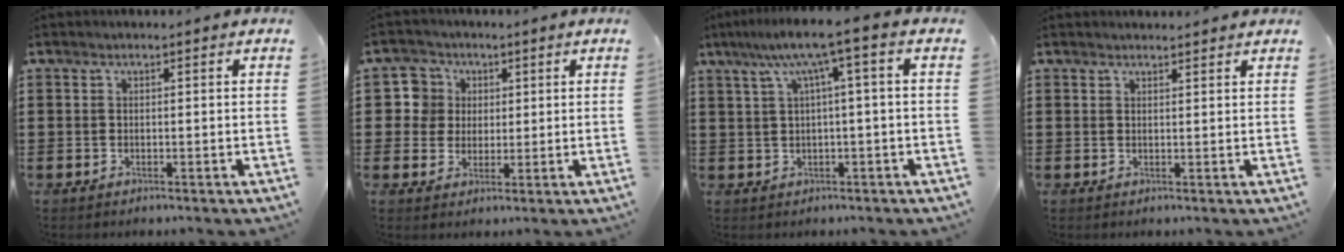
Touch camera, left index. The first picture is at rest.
{"total": 5.7, "force": [1.9, 5.4, 0.3], "torque": [-0.021, 0.009, 0.030]}
{"total": 6.9, "force": [1.7, 0.1, 6.6], "torque": [-0.132, 0.000, 0.024]}
{"total": 1.2, "force": [1.1, 0.2, 0.1], "torque": [-0.005, 0.000, 0.023]}